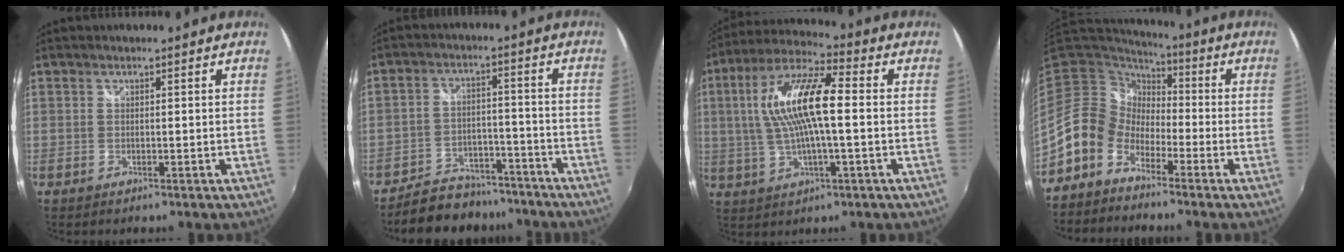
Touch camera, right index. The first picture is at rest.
{"total": 13.9, "force": [-11.9, 6.0, 3.8], "torque": [-0.098, 0.016, -0.162]}
{"total": 14.6, "force": [1.2, 3.7, 14.1], "torque": [-0.270, 0.016, 0.016]}
{"total": 10.9, "force": [-6.6, 7.9, 3.5], "torque": [-0.076, 0.021, -0.140]}